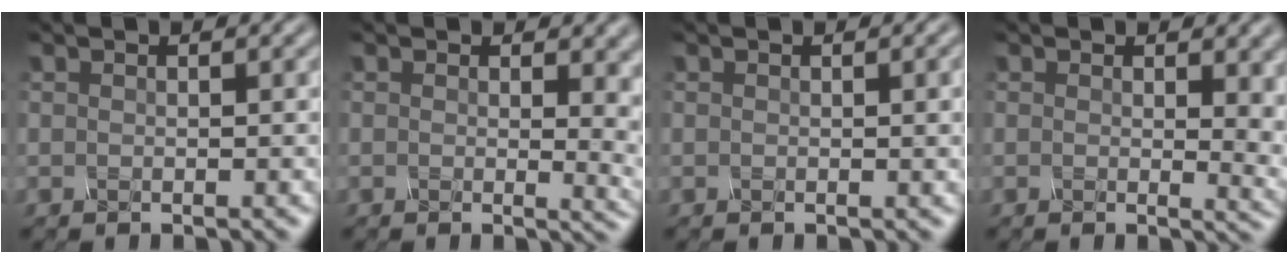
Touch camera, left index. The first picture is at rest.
{"total": 5.3, "force": [0.7, 2.6, 4.6], "torque": [-0.030, -0.007, 0.010]}
{"total": 1.7, "force": [0.2, 0.4, 1.7], "torque": [-0.017, 0.002, -0.001]}
{"total": 4.3, "force": [0.8, 1.8, 3.8], "torque": [-0.038, -0.008, 0.011]}